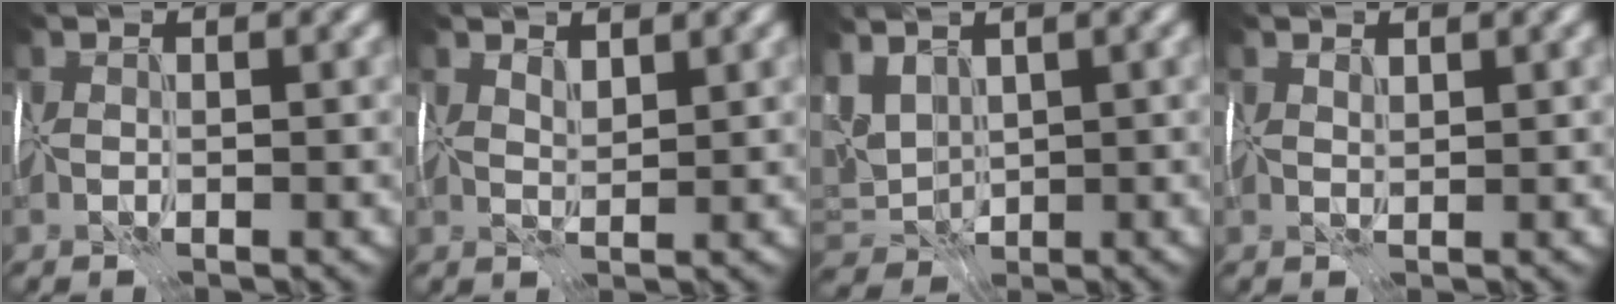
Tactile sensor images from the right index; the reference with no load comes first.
{"total": 1.2, "force": [1.1, 0.2, 0.6], "torque": [-0.012, -0.005, 0.021]}
{"total": 4.3, "force": [1.4, 2.8, 2.9], "torque": [-0.082, 0.003, 0.025]}
{"total": 0.6, "force": [0.6, -0.1, 0.0], "torque": [-0.003, -0.004, 0.010]}